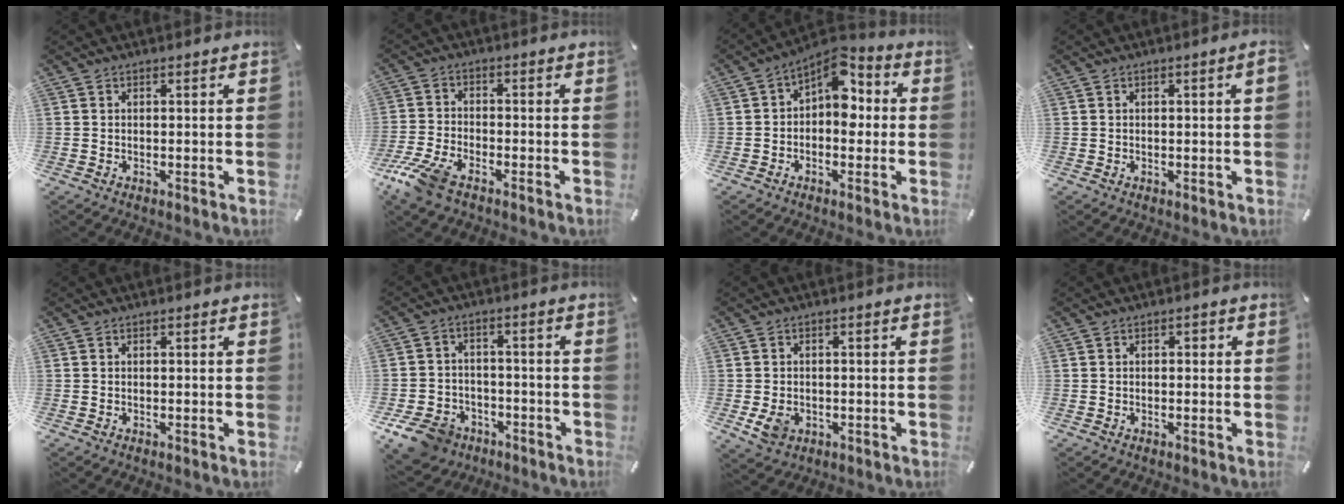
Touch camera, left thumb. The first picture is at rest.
{"total": 7.8, "force": [-5.5, 3.1, 4.6], "torque": [-0.112, 0.008, -0.106]}
{"total": 8.5, "force": [2.3, 5.3, 6.3], "torque": [-0.091, -0.021, 0.036]}
{"total": 1.4, "force": [0.1, 0.2, 1.4], "torque": [-0.023, -0.001, 0.001]}
{"total": 0.0}
{"total": 9.2, "force": [-6.0, 6.4, 2.9], "torque": [-0.071, 0.043, -0.111]}
{"total": 4.6, "force": [-1.2, 3.7, 2.5], "torque": [-0.053, -0.003, -0.023]}
{"total": 0.9, "force": [-0.4, 0.7, 0.5], "torque": [-0.010, 0.004, -0.010]}